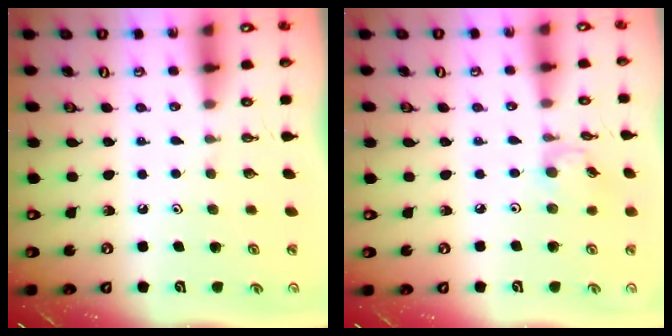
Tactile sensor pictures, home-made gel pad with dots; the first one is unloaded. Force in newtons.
{"total": 3.7, "press": 3.7, "slide": 0.4}